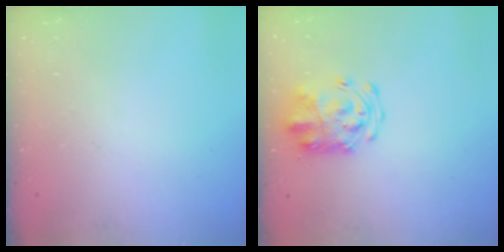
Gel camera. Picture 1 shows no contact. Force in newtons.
{"total": 5.7, "press": 5.6, "slide": 1.3}